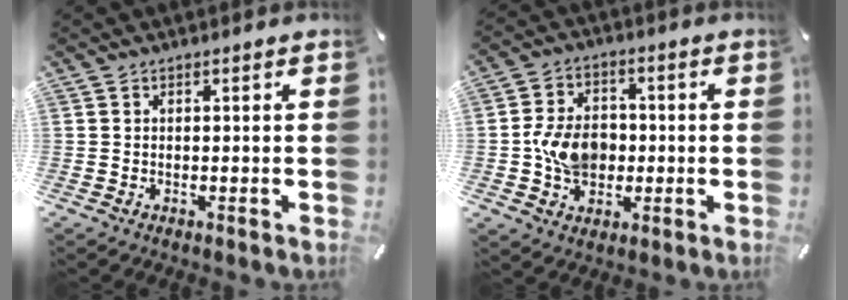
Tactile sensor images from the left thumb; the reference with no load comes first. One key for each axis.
{"total": 9.3, "fx": -1.0, "fy": 7.4, "fz": 5.6, "tx": -0.108, "ty": 0.012, "tz": -0.016}